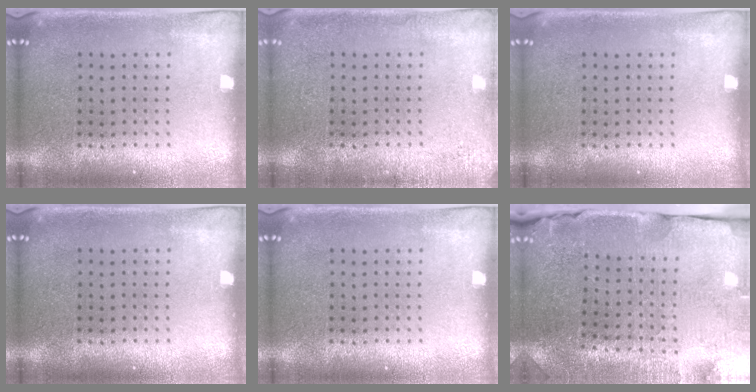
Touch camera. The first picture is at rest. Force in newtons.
{"total": 1.6, "press": 1.6, "slide": 0.3}
{"total": 0.0}
{"total": 0.0}
{"total": 0.0}
{"total": 3.7, "press": 3.6, "slide": 0.6}